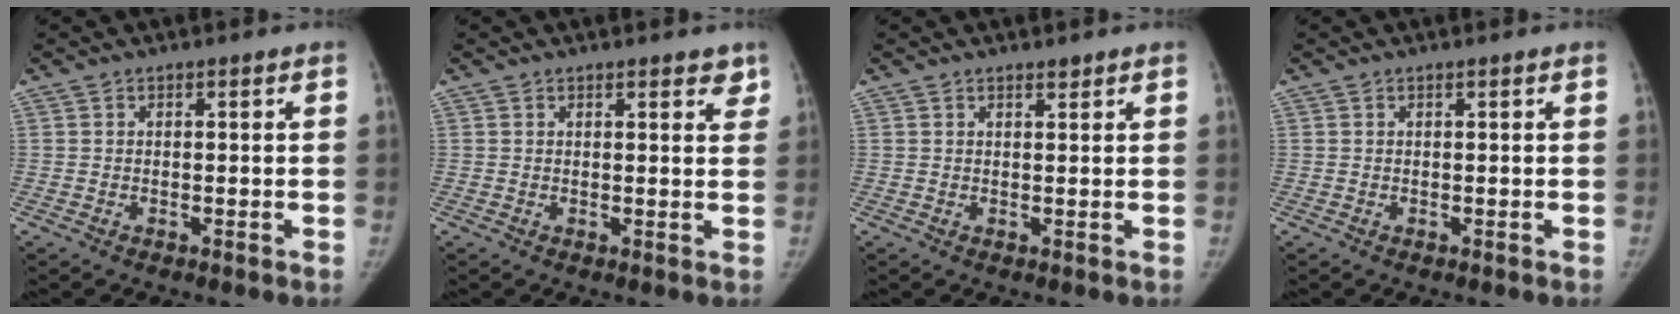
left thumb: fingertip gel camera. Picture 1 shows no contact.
{"total": 3.4, "force": [2.4, 1.3, 2.0], "torque": [0.002, -0.007, 0.026]}
{"total": 0.9, "force": [0.8, 0.2, 0.3], "torque": [-0.004, -0.006, 0.014]}
{"total": 0.0}